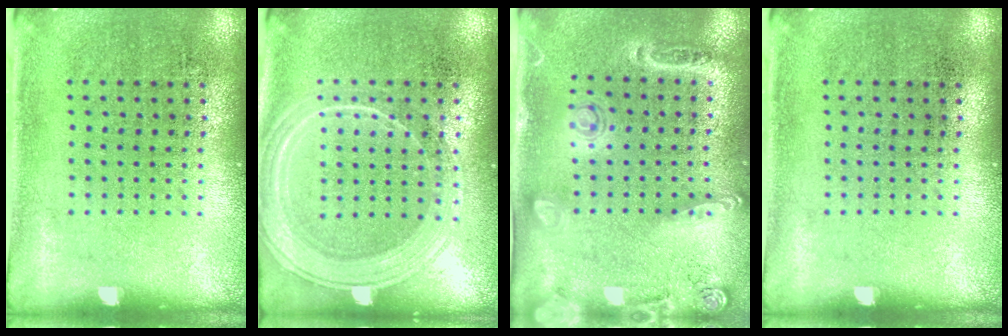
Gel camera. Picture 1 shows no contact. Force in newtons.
{"total": 1.8, "press": 1.8, "slide": 0.4}
{"total": 1.6, "press": 1.4, "slide": 0.8}
{"total": 0.0}